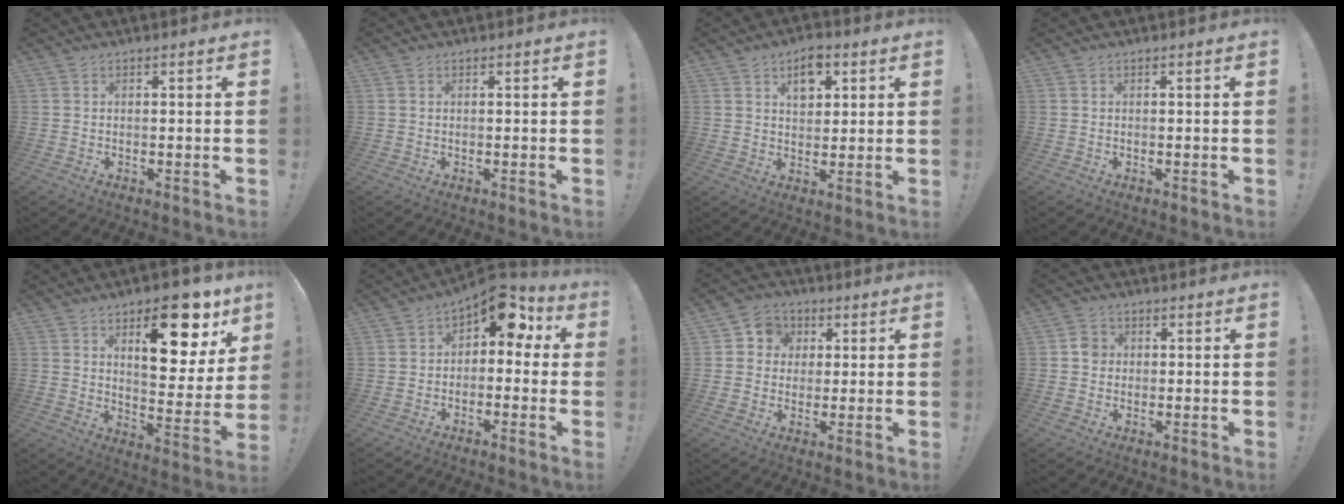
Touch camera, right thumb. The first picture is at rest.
{"total": 0.0}
{"total": 7.2, "force": [3.5, 4.8, 4.1], "torque": [-0.048, -0.011, 0.059]}
{"total": 0.0}
{"total": 18.6, "force": [9.6, 7.9, 13.8], "torque": [-0.176, -0.056, 0.152]}
{"total": 9.2, "force": [4.1, 5.6, 6.1], "torque": [-0.071, -0.030, 0.072]}
{"total": 6.7, "force": [0.7, 6.4, 1.9], "torque": [-0.027, 0.006, 0.017]}
{"total": 3.6, "force": [0.1, 3.3, 1.5], "torque": [-0.009, 0.004, -0.001]}